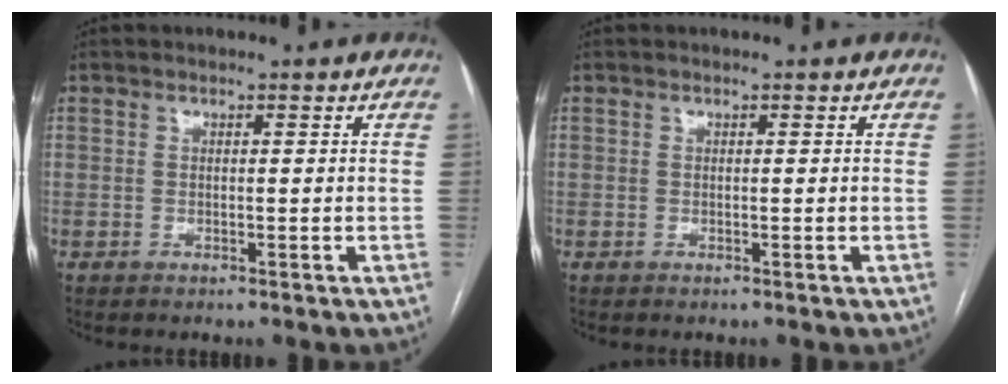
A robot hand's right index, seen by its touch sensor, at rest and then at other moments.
{"total": 0.0}